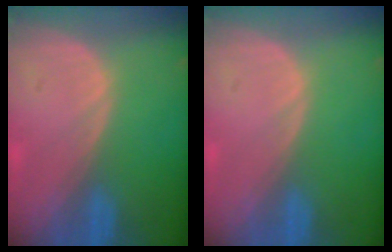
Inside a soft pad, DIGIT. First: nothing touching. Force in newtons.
{"total": 0.0}